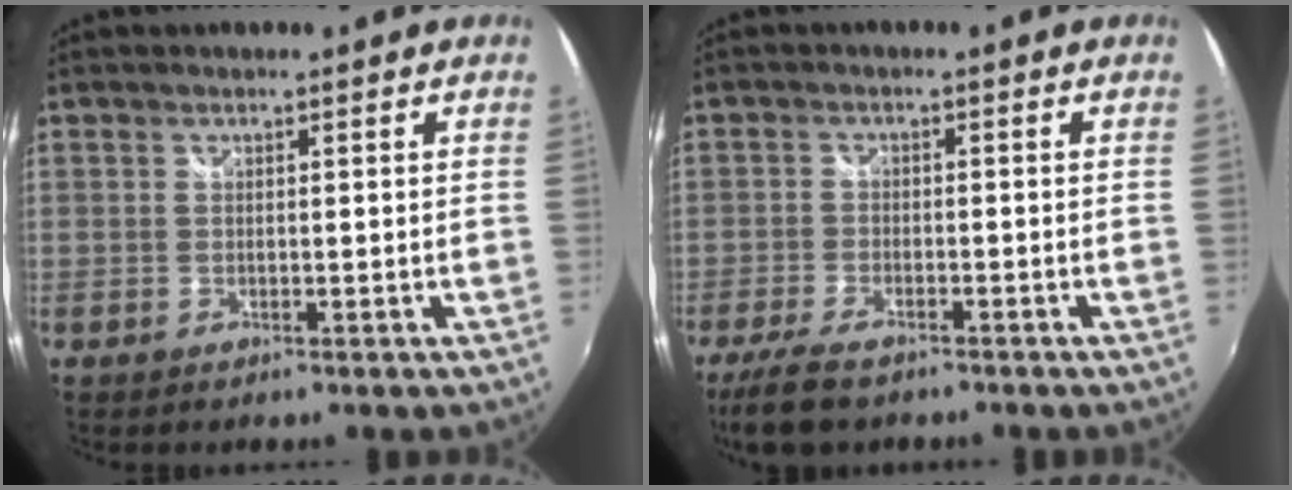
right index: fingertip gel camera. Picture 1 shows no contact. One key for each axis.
{"total": 7.6, "fx": -5.9, "fy": 2.6, "fz": 4.1, "tx": -0.111, "ty": -0.017, "tz": -0.109}